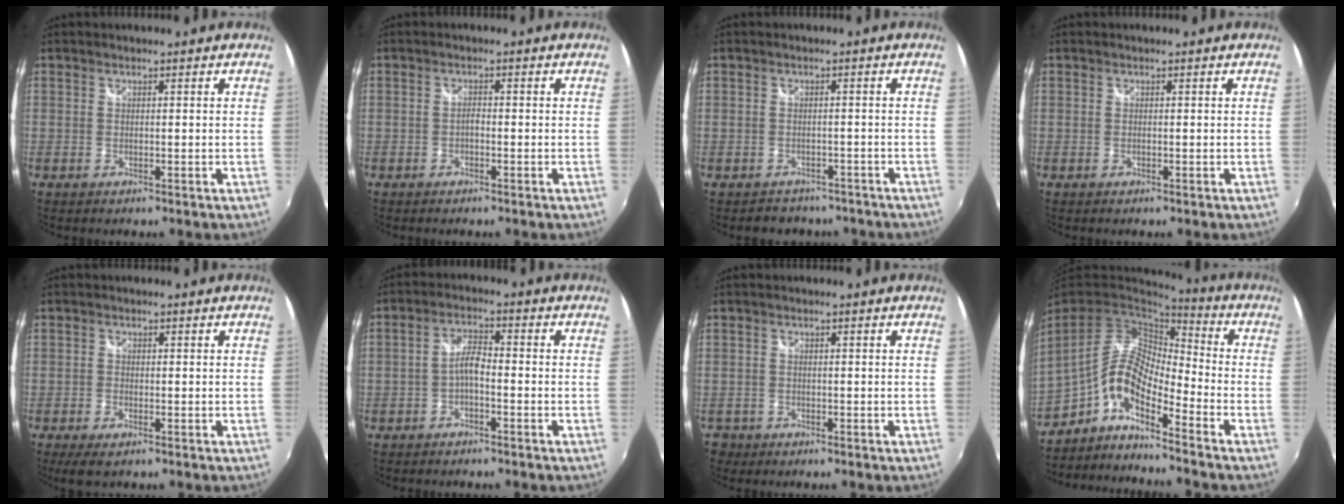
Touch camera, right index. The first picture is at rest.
{"total": 1.1, "force": [-0.7, 0.5, 0.7], "torque": [-0.015, 0.002, -0.013]}
{"total": 5.6, "force": [-4.2, 3.7, 0.6], "torque": [-0.006, 0.022, -0.056]}
{"total": 0.0}
{"total": 3.4, "force": [-2.1, 1.4, 2.2], "torque": [-0.053, -0.010, -0.039]}
{"total": 3.4, "force": [-1.7, 1.0, 2.7], "torque": [-0.057, 0.010, -0.034]}
{"total": 2.7, "force": [-1.3, 2.4, 0.3], "torque": [-0.010, 0.005, -0.020]}
{"total": 10.6, "force": [-5.5, 3.2, 8.5], "torque": [-0.158, 0.002, -0.113]}